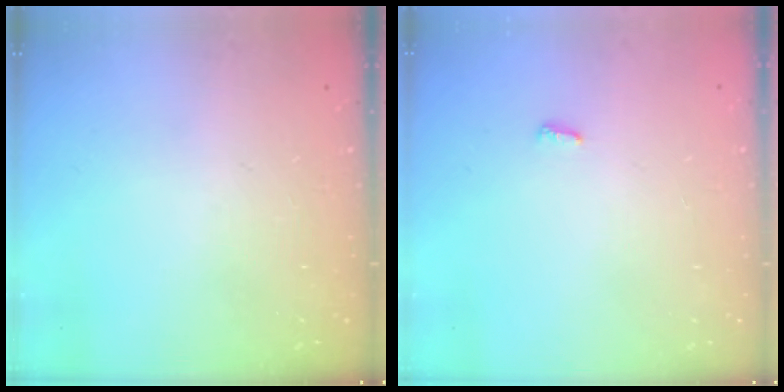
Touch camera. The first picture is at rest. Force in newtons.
{"total": 2.8, "press": 2.8, "slide": 0.5}